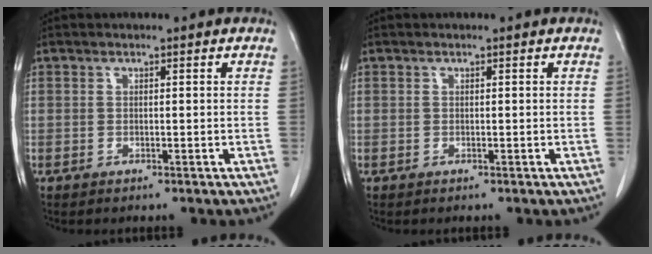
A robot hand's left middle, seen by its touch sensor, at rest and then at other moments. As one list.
[{"total": 0.0}]